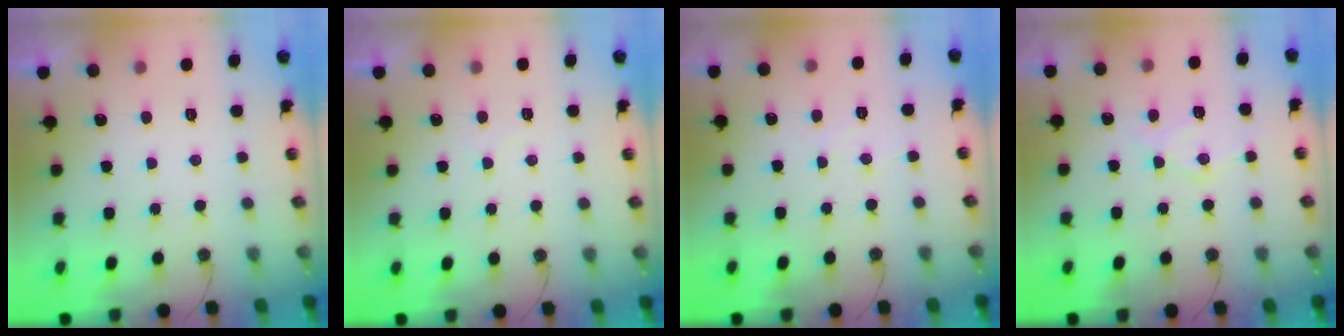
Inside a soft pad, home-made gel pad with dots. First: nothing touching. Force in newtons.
{"total": 3.9, "press": 3.9, "slide": 0.5}
{"total": 3.9, "press": 3.9, "slide": 0.4}
{"total": 9.8, "press": 9.7, "slide": 0.8}